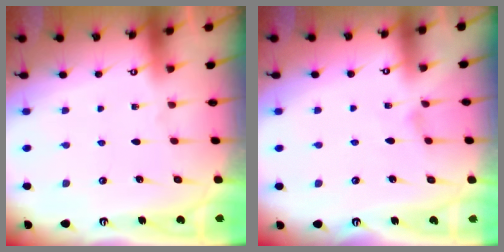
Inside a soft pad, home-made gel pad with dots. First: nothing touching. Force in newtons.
{"total": 1.0, "press": 0.9, "slide": 0.3}